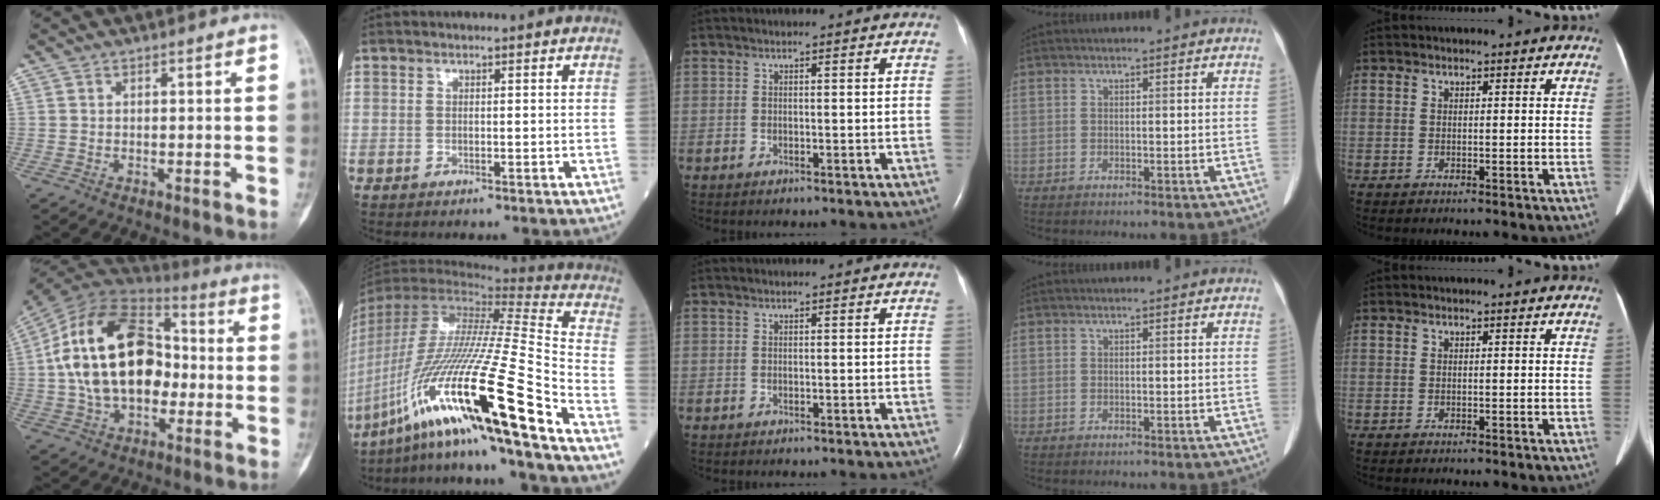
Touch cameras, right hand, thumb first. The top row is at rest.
{"thumb": {"total": 24.1, "force": [0.2, 15.7, 18.3], "torque": [-0.321, 0.032, 0.004]}, "index": {"total": 28.1, "force": [-15.6, 0.2, 23.4], "torque": [-0.444, -0.047, -0.283]}}